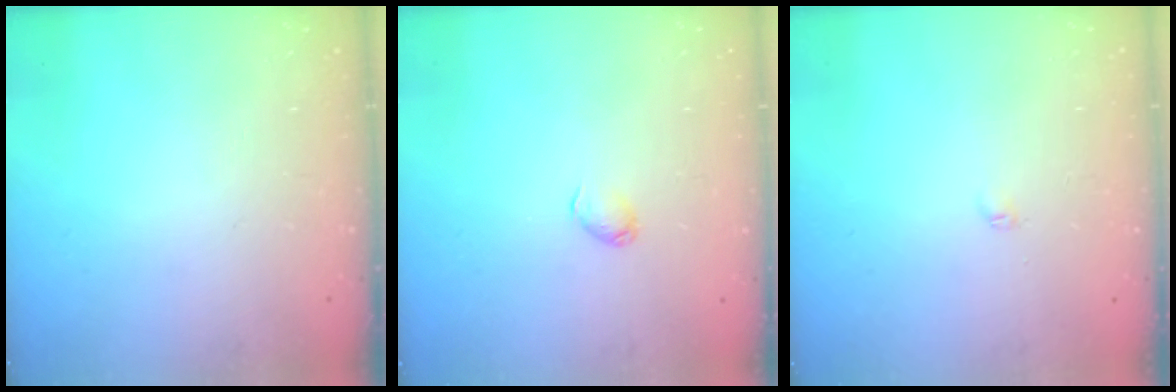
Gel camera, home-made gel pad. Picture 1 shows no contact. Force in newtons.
{"total": 3.1, "press": 3.1, "slide": 0.5}
{"total": 2.1, "press": 2.0, "slide": 0.3}